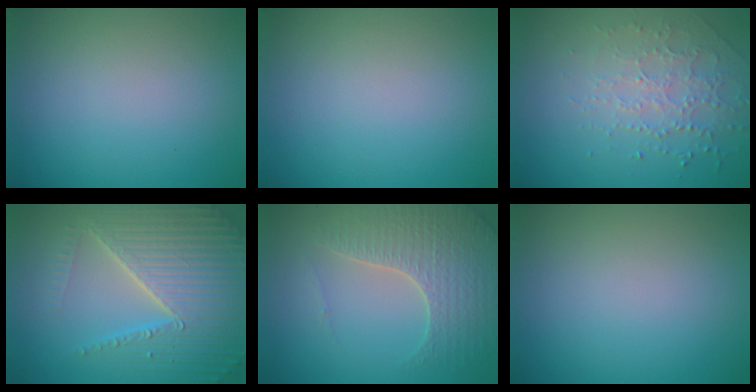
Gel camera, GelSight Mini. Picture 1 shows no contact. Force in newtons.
{"total": 0.0}
{"total": 2.1, "press": 1.9, "slide": 0.9}
{"total": 7.0, "press": 6.8, "slide": 1.5}
{"total": 4.6, "press": 4.2, "slide": 1.9}
{"total": 0.0}